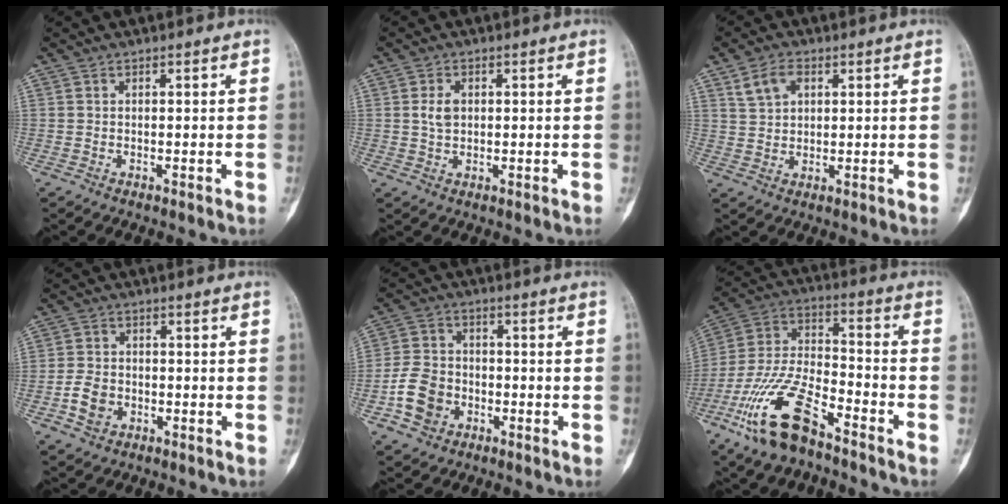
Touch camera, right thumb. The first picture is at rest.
{"total": 3.0, "force": [0.5, 2.0, 2.2], "torque": [-0.038, 0.001, 0.010]}
{"total": 5.4, "force": [2.5, 3.5, 3.2], "torque": [-0.050, 0.000, 0.051]}
{"total": 5.4, "force": [-1.8, 4.1, 2.9], "torque": [-0.049, 0.014, -0.032]}
{"total": 9.0, "force": [-3.3, 7.1, 4.4], "torque": [-0.069, 0.023, -0.060]}
{"total": 18.0, "force": [-10.8, 7.2, 12.5], "torque": [-0.255, 0.058, -0.205]}